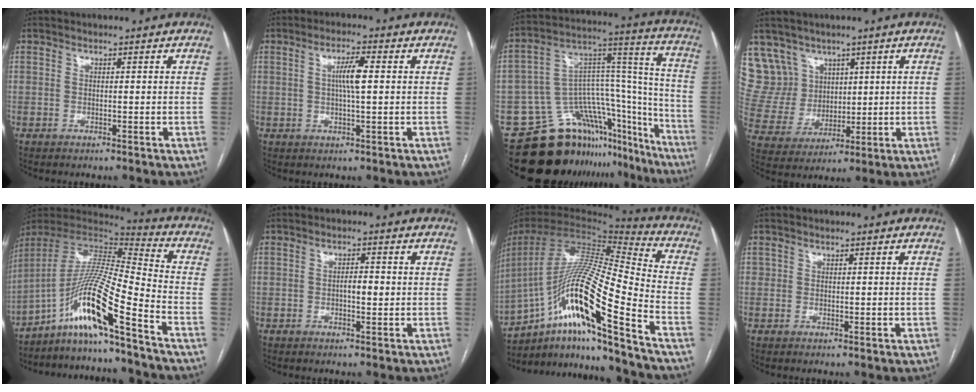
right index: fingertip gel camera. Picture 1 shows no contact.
{"total": 4.5, "force": [0.6, 0.3, 4.5], "torque": [-0.082, 0.003, 0.010]}
{"total": 25.9, "force": [-20.7, 12.1, 9.9], "torque": [-0.094, 0.070, -0.292]}
{"total": 9.7, "force": [6.3, 7.4, 0.7], "torque": [-0.028, 0.038, 0.141]}
{"total": 15.5, "force": [-10.0, -1.3, 11.8], "torque": [-0.221, 0.005, -0.183]}
{"total": 2.6, "force": [-0.2, 0.8, 2.5], "torque": [-0.041, 0.003, -0.002]}
{"total": 19.2, "force": [-12.0, -0.7, 15.0], "torque": [-0.308, -0.008, -0.225]}
{"total": 1.0, "force": [0.3, 0.8, 0.4], "torque": [-0.003, 0.001, 0.005]}